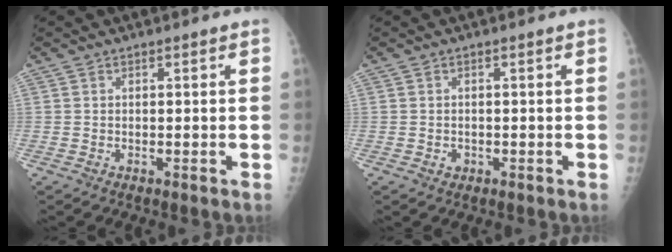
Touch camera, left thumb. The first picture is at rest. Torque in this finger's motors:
{"motor_torque": [-0.20, 0.21, -0.04, -0.08, 0.00]}